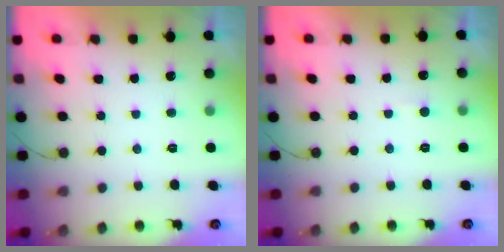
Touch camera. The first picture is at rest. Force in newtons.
{"total": 2.9, "press": 2.9, "slide": 0.3}